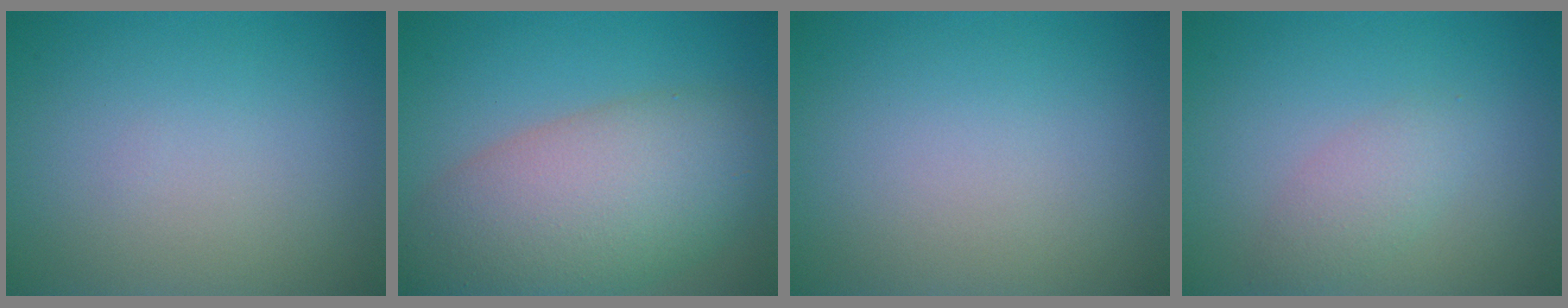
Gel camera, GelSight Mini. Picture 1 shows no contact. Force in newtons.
{"total": 10.3, "press": 10.3, "slide": 0.5}
{"total": 0.0}
{"total": 2.0, "press": 2.0, "slide": 0.1}